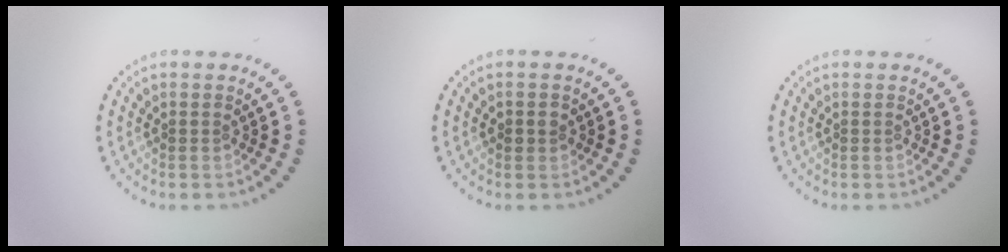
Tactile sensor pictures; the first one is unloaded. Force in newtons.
{"total": 1.1, "press": 1.0, "slide": 0.3}
{"total": 0.0}